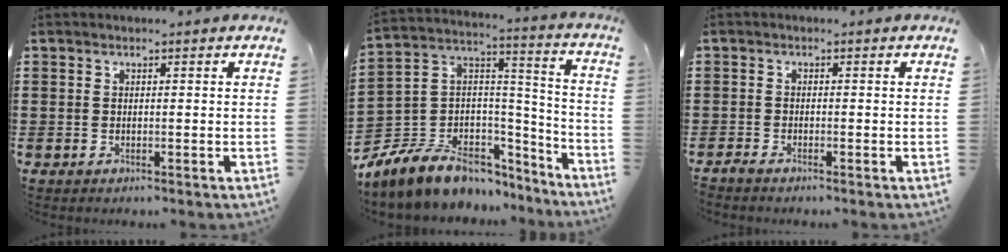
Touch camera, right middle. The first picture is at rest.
{"total": 9.0, "force": [-7.0, 4.9, 2.7], "torque": [-0.093, -0.005, -0.142]}
{"total": 1.1, "force": [-1.0, 0.0, 0.3], "torque": [-0.017, -0.006, -0.022]}